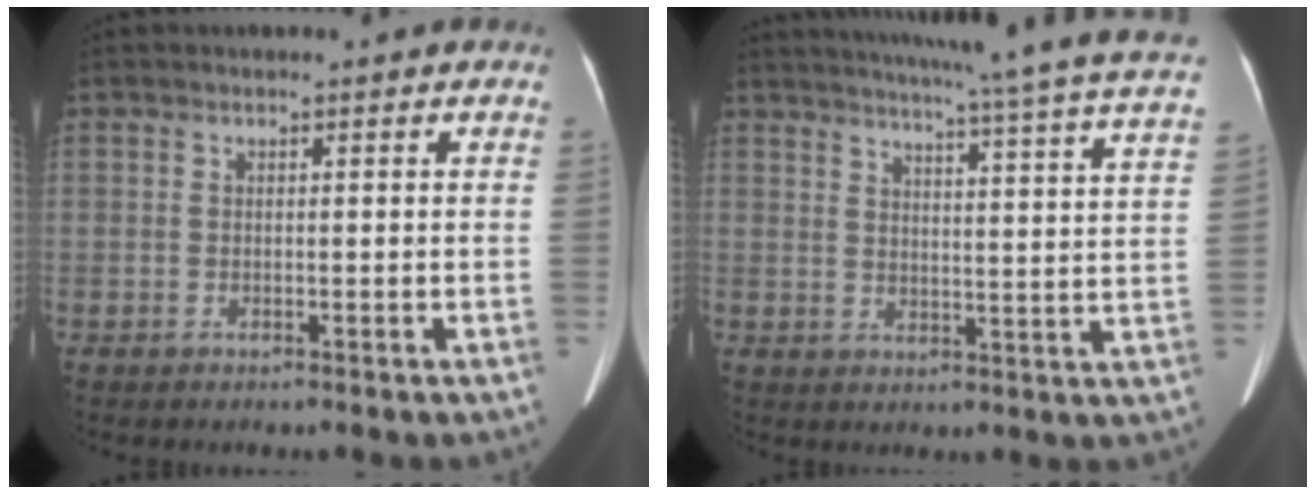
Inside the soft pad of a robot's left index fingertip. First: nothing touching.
{"total": 26.1, "force": [23.1, -0.9, 12.1], "torque": [-0.188, -0.062, 0.273]}